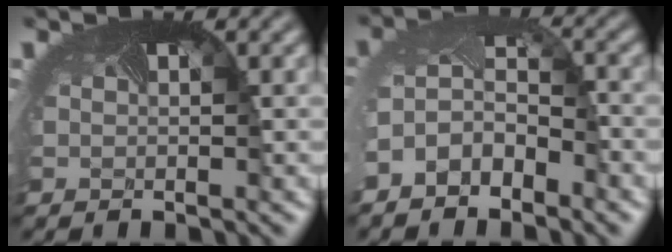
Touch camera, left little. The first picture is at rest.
{"total": 4.1, "force": [-2.4, 2.3, 2.4], "torque": [-0.070, -0.005, -0.050]}